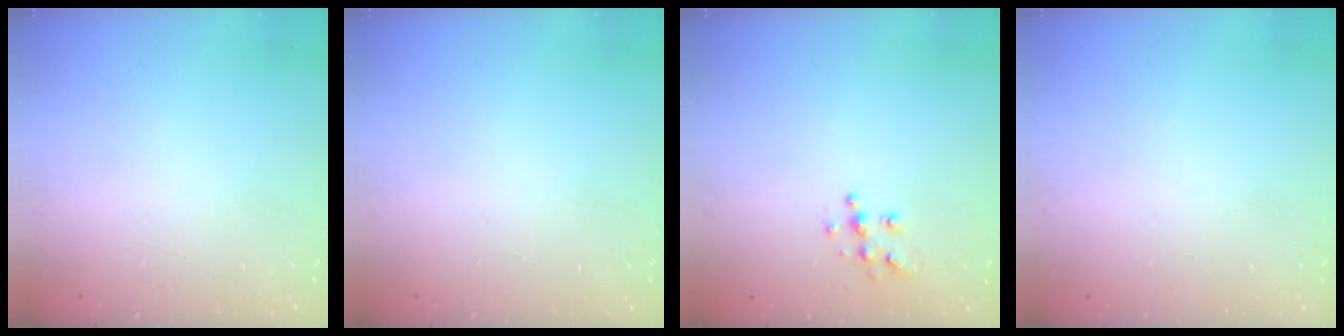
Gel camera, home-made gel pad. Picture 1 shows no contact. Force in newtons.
{"total": 0.0}
{"total": 6.3, "press": 6.3, "slide": 0.3}
{"total": 0.0}